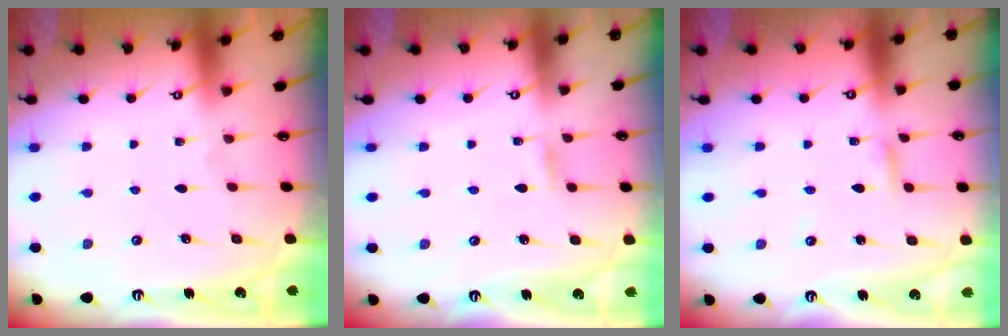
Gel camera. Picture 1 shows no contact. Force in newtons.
{"total": 1.1, "press": 1.1, "slide": 0.1}
{"total": 2.1, "press": 2.1, "slide": 0.1}